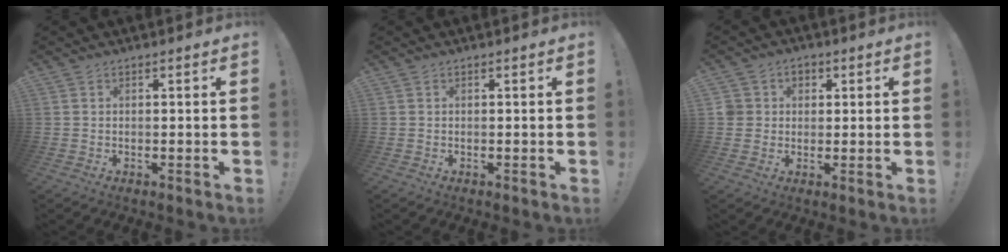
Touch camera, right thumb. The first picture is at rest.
{"total": 0.0}
{"total": 5.0, "force": [0.7, 4.8, 1.1], "torque": [-0.014, 0.003, 0.015]}